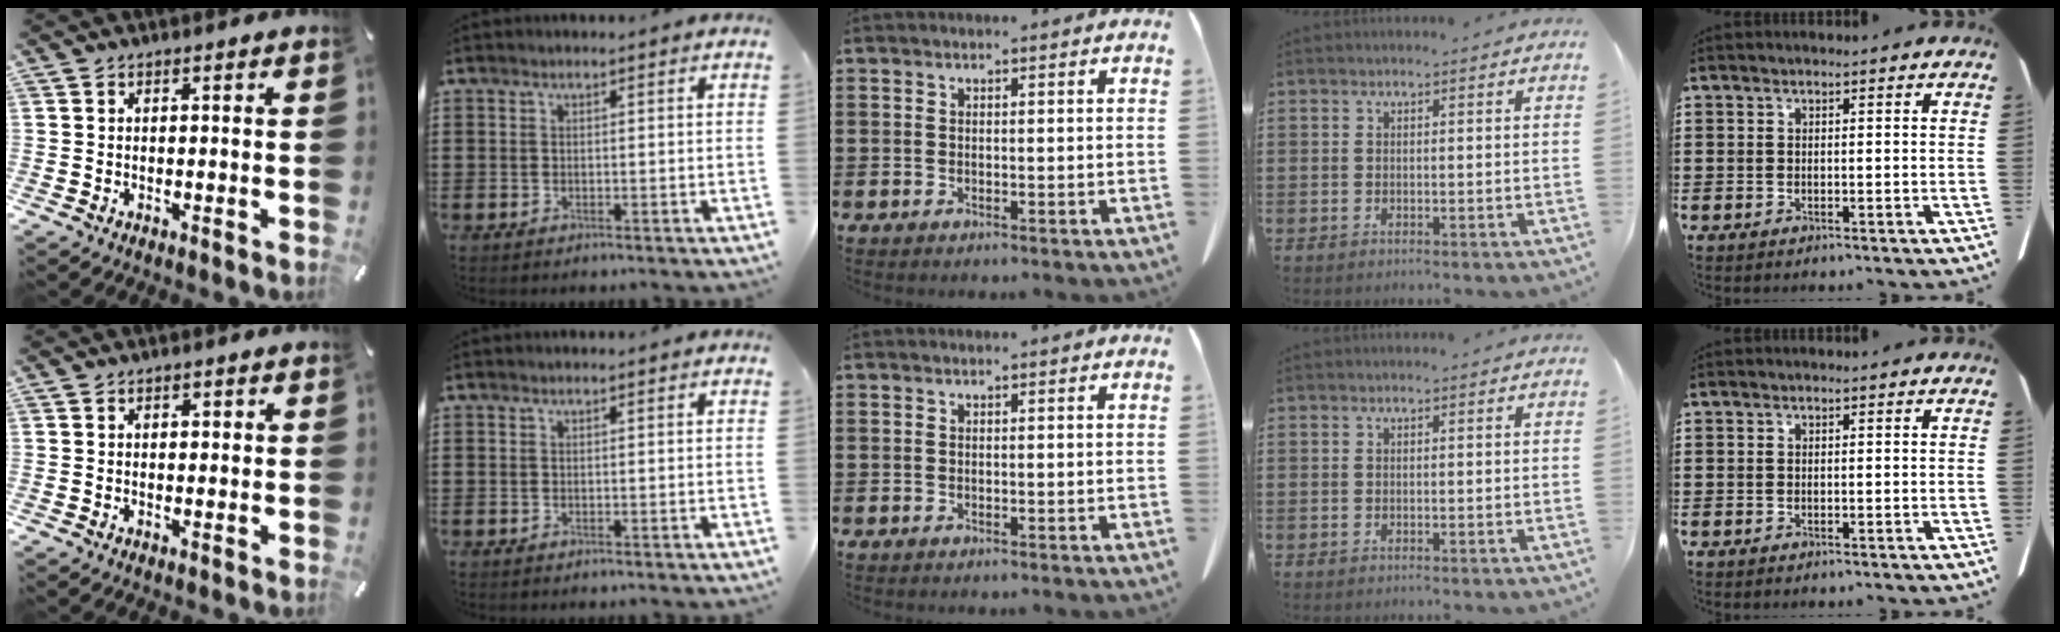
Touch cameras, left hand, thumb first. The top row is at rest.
{"thumb": {"total": 1.1, "force": [0.3, 0.8, 0.7], "torque": [-0.015, 0.007, 0.003]}}